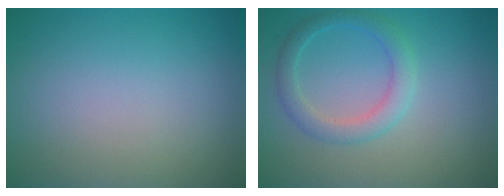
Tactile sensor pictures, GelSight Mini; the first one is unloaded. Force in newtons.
{"total": 2.7, "press": 2.7, "slide": 0.1}